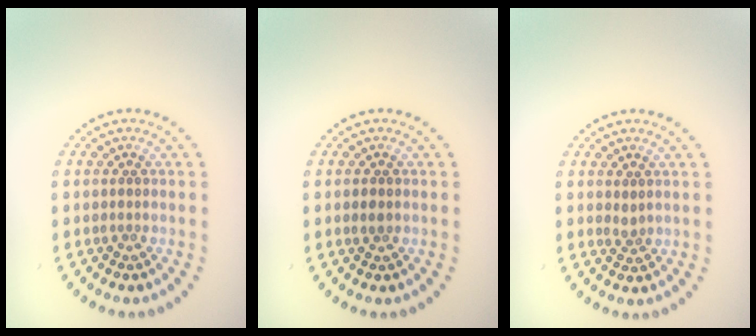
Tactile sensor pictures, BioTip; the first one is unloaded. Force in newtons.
{"total": 0.9, "press": 0.9, "slide": 0.2}
{"total": 0.9, "press": 0.7, "slide": 0.5}